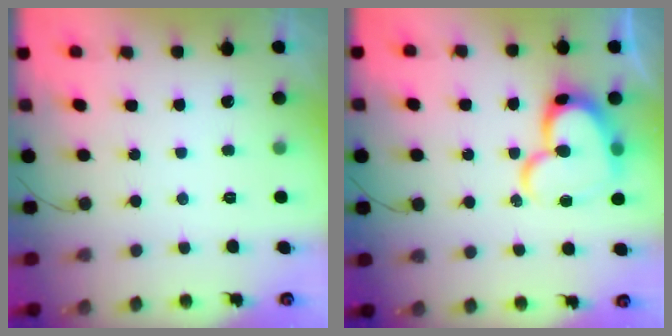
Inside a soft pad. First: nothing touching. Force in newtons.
{"total": 18.4, "press": 18.3, "slide": 1.9}